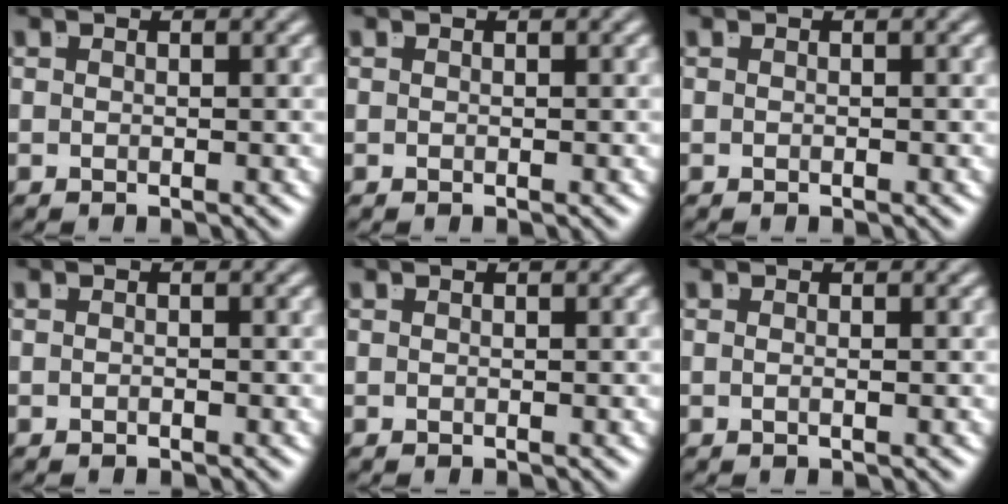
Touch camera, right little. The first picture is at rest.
{"total": 0.0}
{"total": 0.0}
{"total": 0.6, "force": [-0.4, -0.4, 0.0], "torque": [-0.002, -0.004, -0.005]}
{"total": 0.0}
{"total": 0.9, "force": [-0.4, -0.7, 0.4], "torque": [-0.009, -0.006, -0.003]}